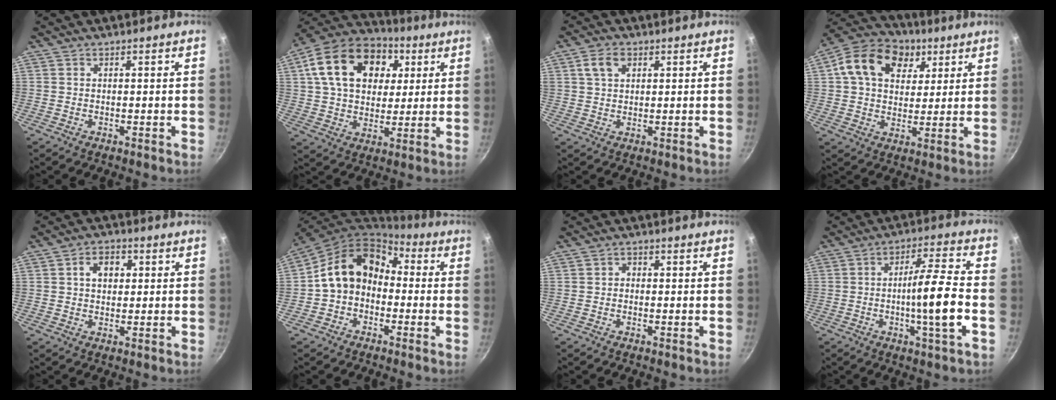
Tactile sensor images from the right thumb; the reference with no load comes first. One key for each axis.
{"total": 21.2, "fx": 6.5, "fy": 15.0, "fz": 13.5, "tx": -0.216, "ty": 0.011, "tz": 0.100}
{"total": 4.6, "fx": 1.9, "fy": 3.1, "fz": 2.9, "tx": -0.043, "ty": 0.002, "tz": 0.032}
{"total": 16.5, "fx": 5.9, "fy": 12.1, "fz": 9.4, "tx": -0.146, "ty": 0.009, "tz": 0.086}
{"total": 7.2, "fx": 1.6, "fy": 5.4, "fz": 4.5, "tx": -0.039, "ty": 0.007, "tz": 0.016}
{"total": 13.3, "fx": -0.5, "fy": 10.5, "fz": 8.2, "tx": -0.113, "ty": 0.055, "tz": -0.027}
{"total": 1.3, "fx": -0.3, "fy": 1.1, "fz": 0.6, "tx": -0.008, "ty": 0.006, "tz": -0.009}
{"total": 11.5, "fx": -2.4, "fy": 0.9, "fz": 11.2, "tx": -0.181, "ty": 0.022, "tz": -0.042}